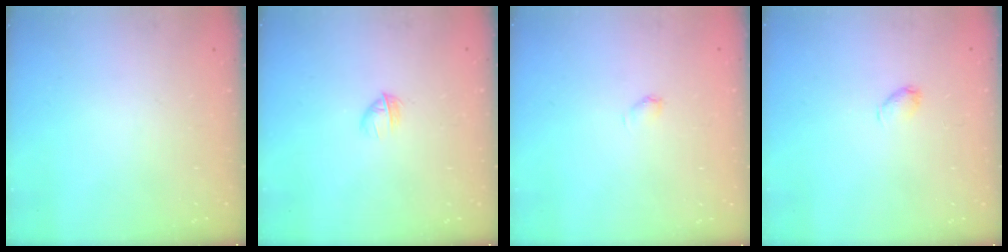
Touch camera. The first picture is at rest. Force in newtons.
{"total": 3.2, "press": 3.1, "slide": 0.9}
{"total": 3.6, "press": 3.5, "slide": 0.7}
{"total": 3.5, "press": 3.4, "slide": 0.6}